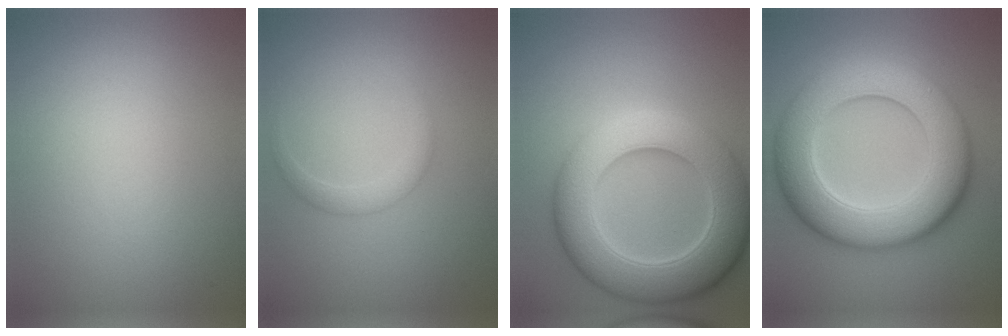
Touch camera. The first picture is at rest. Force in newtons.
{"total": 1.5, "press": 1.5, "slide": 0.0}
{"total": 10.0, "press": 10.0, "slide": 0.4}
{"total": 10.7, "press": 10.7, "slide": 0.6}